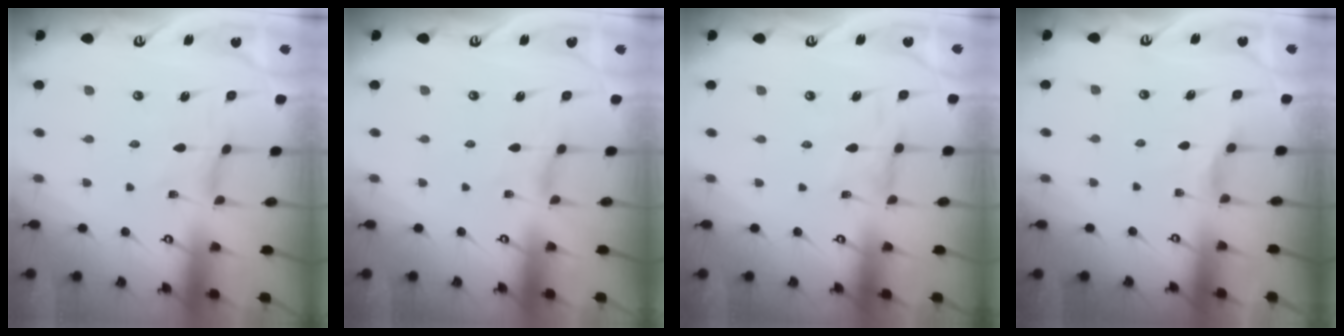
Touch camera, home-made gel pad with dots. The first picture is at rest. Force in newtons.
{"total": 1.5, "press": 1.5, "slide": 0.3}
{"total": 1.7, "press": 1.7, "slide": 0.5}
{"total": 2.4, "press": 2.4, "slide": 0.4}